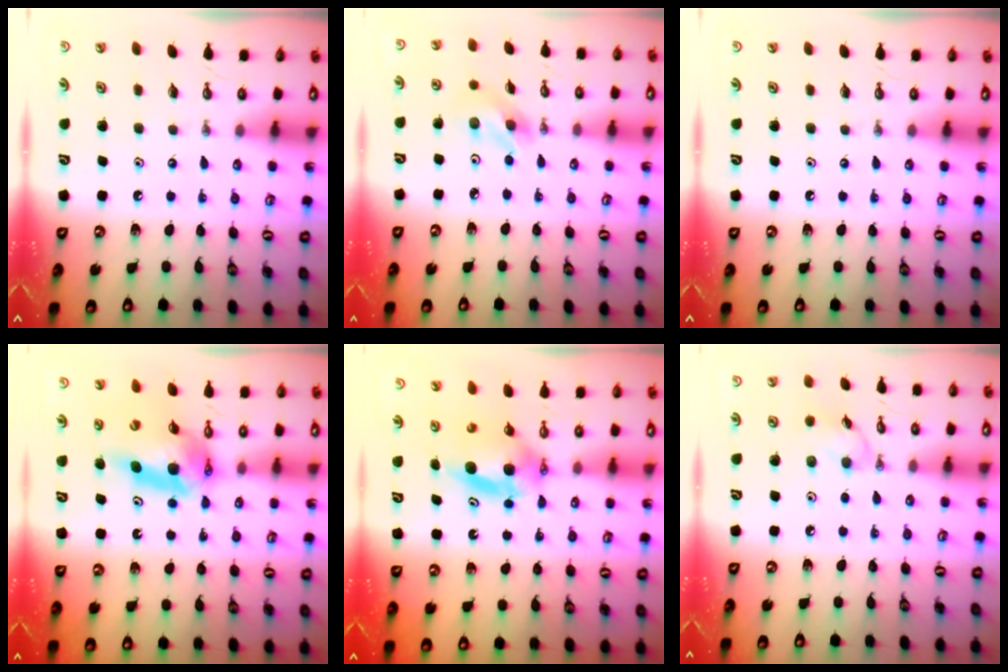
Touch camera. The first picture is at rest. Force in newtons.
{"total": 5.4, "press": 5.4, "slide": 0.7}
{"total": 0.0}
{"total": 11.3, "press": 11.2, "slide": 1.0}
{"total": 6.4, "press": 6.1, "slide": 1.9}
{"total": 7.7, "press": 7.6, "slide": 0.7}